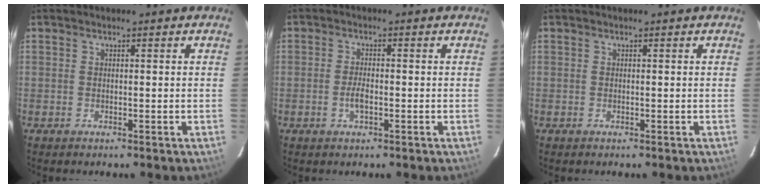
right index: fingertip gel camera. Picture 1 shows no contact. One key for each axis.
{"total": 2.8, "fx": -0.9, "fy": 1.1, "fz": 2.4, "tx": -0.050, "ty": 0.000, "tz": -0.018}
{"total": 0.0}